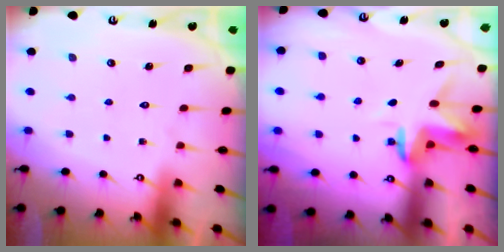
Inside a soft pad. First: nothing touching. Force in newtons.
{"total": 3.6, "press": 3.6, "slide": 0.2}